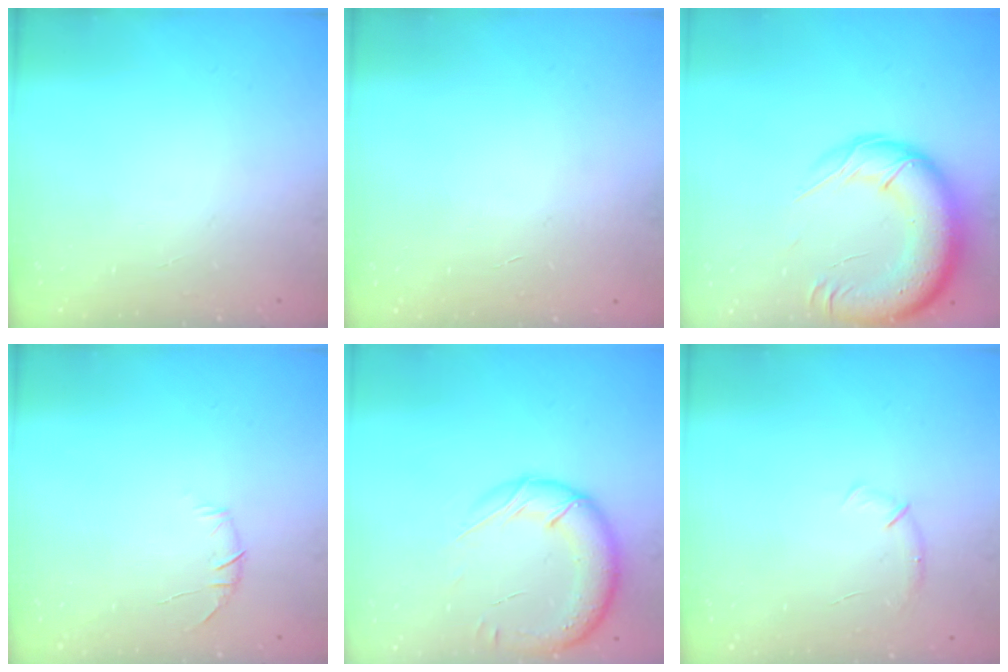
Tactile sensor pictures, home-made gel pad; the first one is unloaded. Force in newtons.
{"total": 0.6, "press": 0.6, "slide": 0.2}
{"total": 22.3, "press": 21.7, "slide": 5.0}
{"total": 6.0, "press": 5.8, "slide": 1.5}
{"total": 18.0, "press": 17.4, "slide": 4.4}
{"total": 4.3, "press": 4.1, "slide": 1.1}